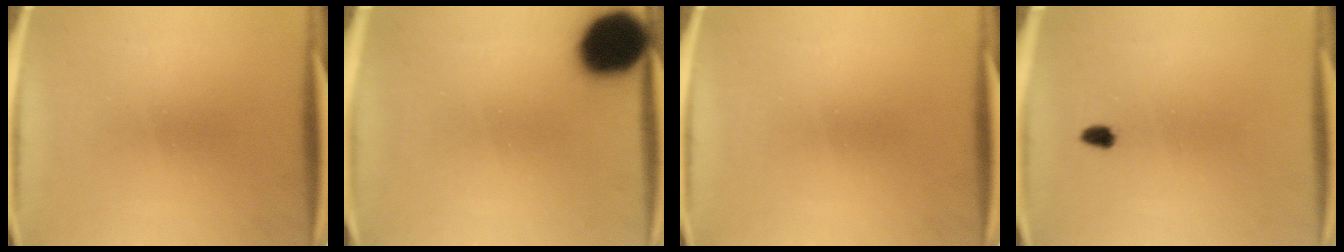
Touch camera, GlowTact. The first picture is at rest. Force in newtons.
{"total": 16.3}
{"total": 0.0}
{"total": 1.4}